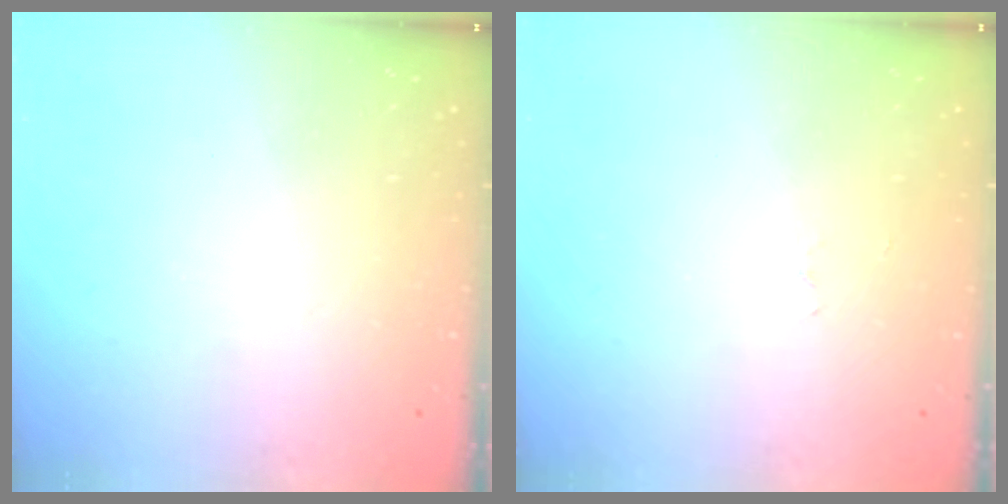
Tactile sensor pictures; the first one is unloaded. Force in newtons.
{"total": 2.6, "press": 2.6, "slide": 0.4}